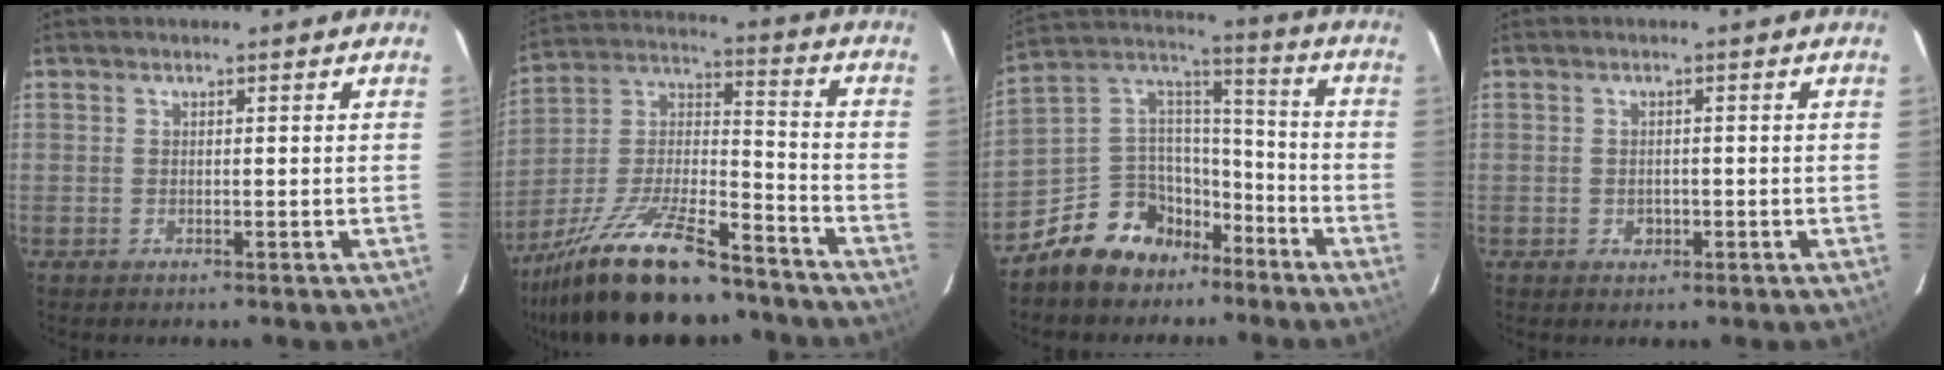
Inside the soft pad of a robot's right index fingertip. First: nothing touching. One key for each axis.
{"total": 24.7, "fx": -18.5, "fy": 7.5, "fz": 14.5, "tx": -0.277, "ty": -0.007, "tz": -0.299}
{"total": 14.0, "fx": -9.0, "fy": 9.7, "fz": 4.7, "tx": -0.115, "ty": 0.064, "tz": -0.142}
{"total": 1.8, "fx": -0.5, "fy": 1.6, "fz": 0.7, "tx": -0.009, "ty": 0.001, "tz": -0.004}